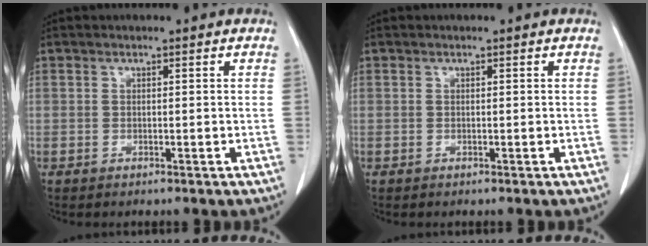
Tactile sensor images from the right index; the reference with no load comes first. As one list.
[{"total": 0.0}]